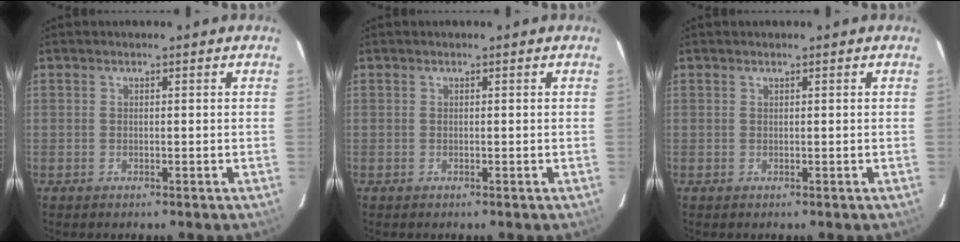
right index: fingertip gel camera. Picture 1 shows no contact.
{"total": 0.0}
{"total": 0.0}